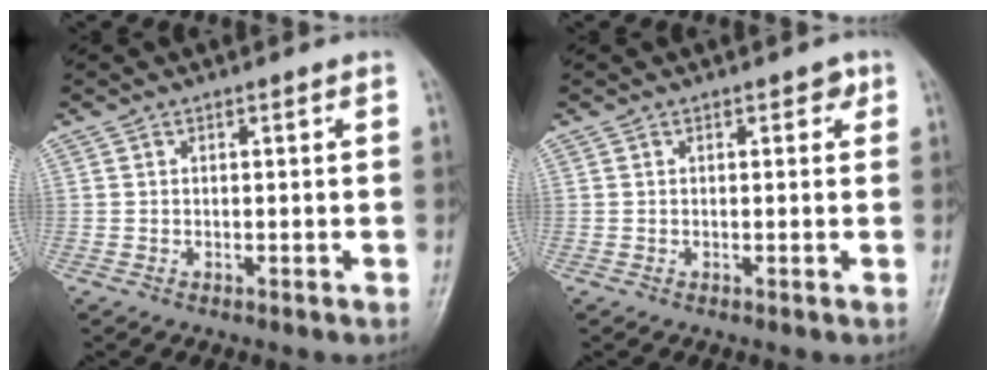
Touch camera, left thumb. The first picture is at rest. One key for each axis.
{"total": 1.4, "fx": 0.6, "fy": 0.9, "fz": 0.8, "tx": 0.004, "ty": 0.001, "tz": 0.003}